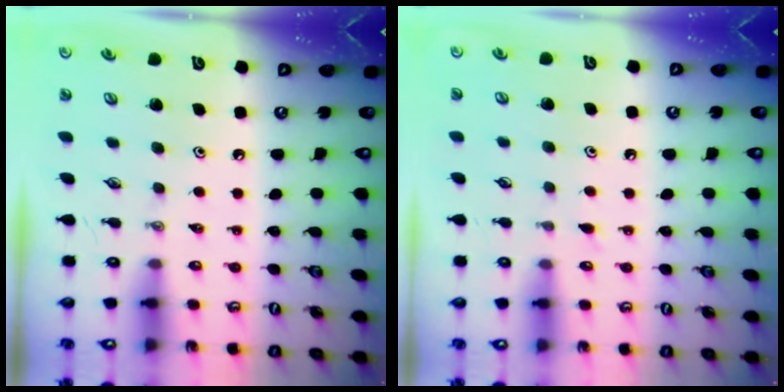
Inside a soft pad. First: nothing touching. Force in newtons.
{"total": 5.2, "press": 5.2, "slide": 0.5}